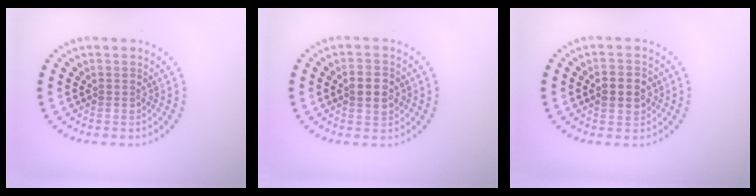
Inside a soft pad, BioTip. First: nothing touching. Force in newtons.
{"total": 2.8, "press": 2.8, "slide": 0.0}
{"total": 3.1, "press": 3.0, "slide": 0.2}